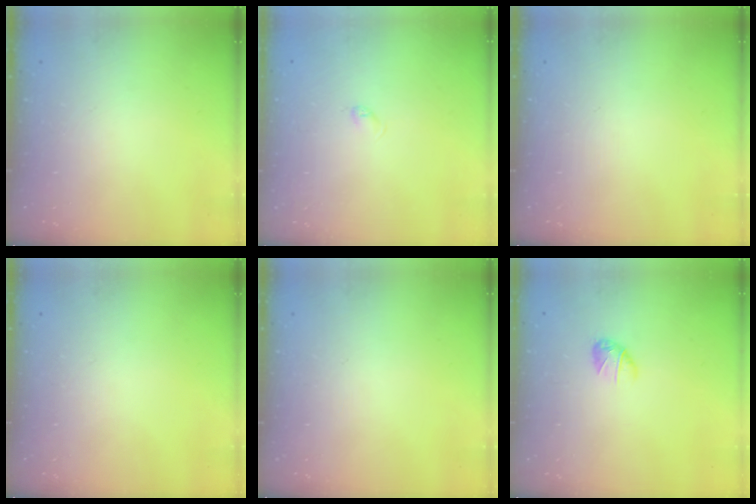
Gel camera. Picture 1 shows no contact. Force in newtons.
{"total": 2.7, "press": 2.6, "slide": 0.4}
{"total": 0.0}
{"total": 0.0}
{"total": 0.0}
{"total": 5.4, "press": 5.3, "slide": 1.0}